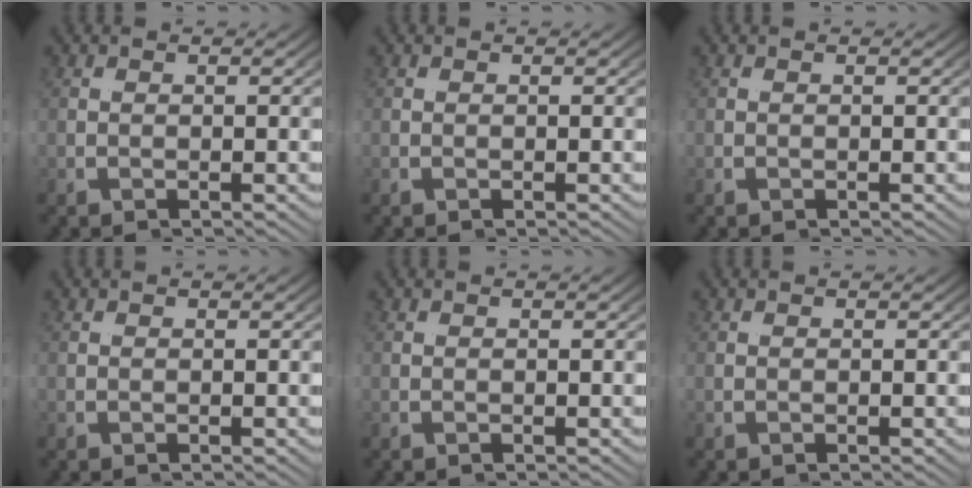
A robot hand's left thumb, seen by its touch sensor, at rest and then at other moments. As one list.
[{"total": 0.0}, {"total": 0.0}, {"total": 0.0}, {"total": 0.0}, {"total": 0.0}]